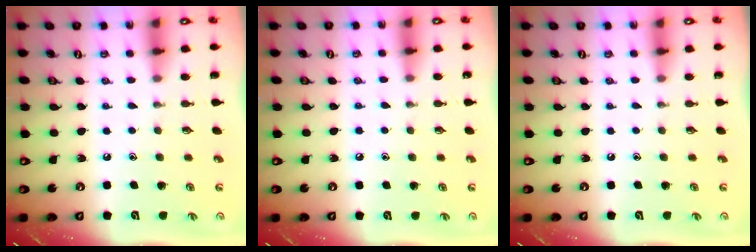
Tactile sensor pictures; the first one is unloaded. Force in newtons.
{"total": 5.0, "press": 5.0, "slide": 0.6}
{"total": 0.0}